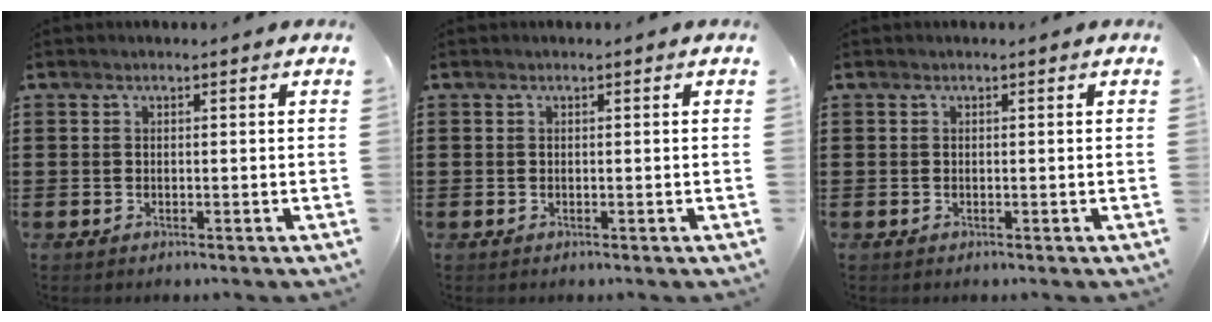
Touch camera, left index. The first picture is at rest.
{"total": 0.0}
{"total": 0.0}